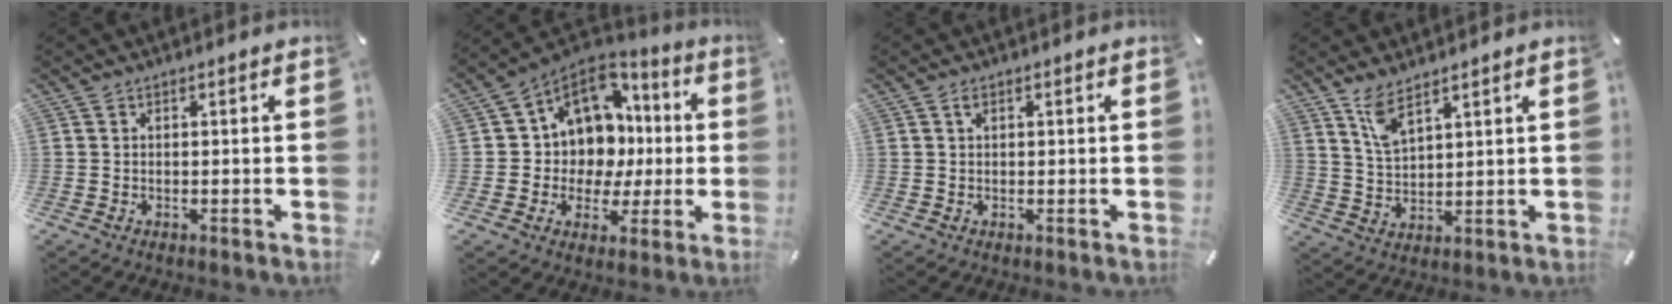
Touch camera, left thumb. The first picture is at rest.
{"total": 12.5, "force": [3.4, 11.1, 4.6], "torque": [-0.088, -0.032, 0.076]}
{"total": 1.0, "force": [0.4, 0.5, 0.7], "torque": [-0.015, 0.002, 0.007]}
{"total": 6.4, "force": [4.9, 1.9, 3.6], "torque": [-0.081, -0.018, 0.091]}